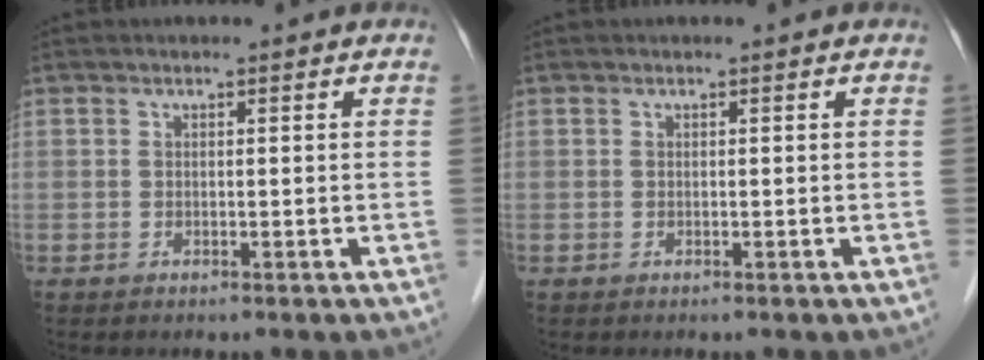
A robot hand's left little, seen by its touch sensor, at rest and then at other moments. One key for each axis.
{"total": 0.0}